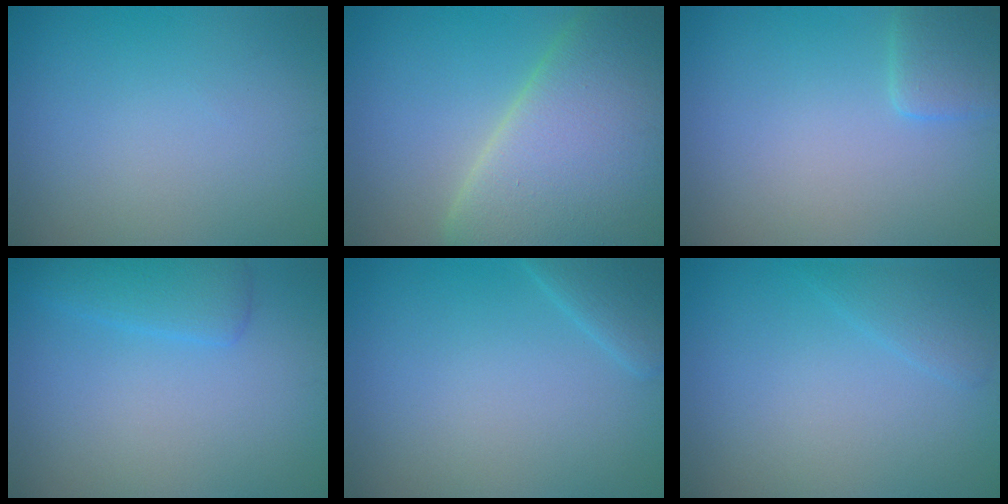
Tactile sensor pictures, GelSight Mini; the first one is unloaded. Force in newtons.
{"total": 14.2, "press": 14.2, "slide": 0.8}
{"total": 2.4, "press": 2.4, "slide": 0.3}
{"total": 2.6, "press": 2.6, "slide": 0.2}
{"total": 2.3, "press": 2.3, "slide": 0.2}
{"total": 1.5, "press": 1.5, "slide": 0.1}